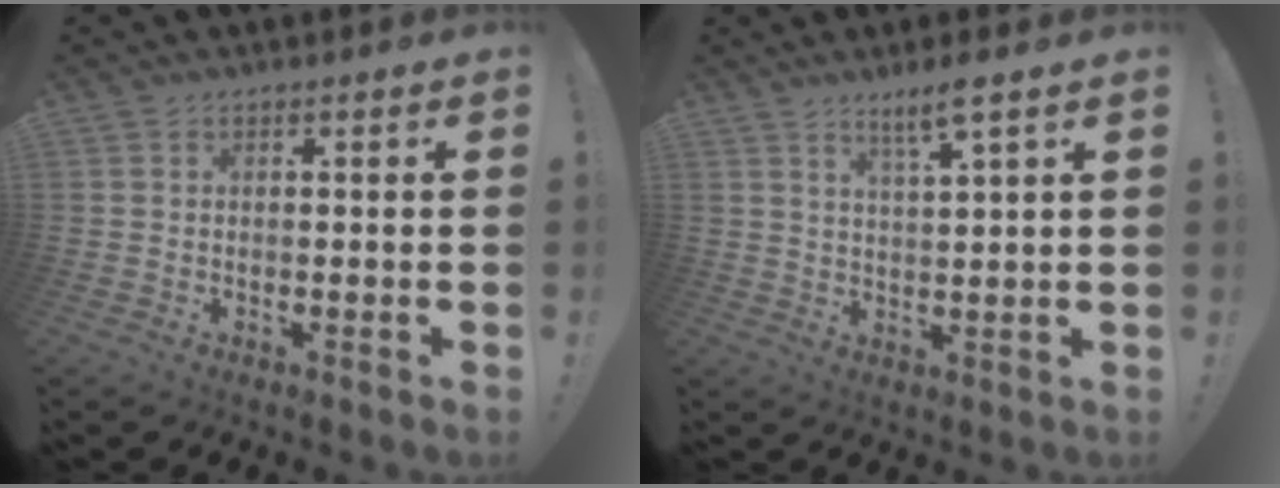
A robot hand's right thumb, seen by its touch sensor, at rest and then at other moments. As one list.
[{"total": 5.9, "force": [4.1, 0.2, 4.3], "torque": [-0.074, -0.018, 0.065]}]